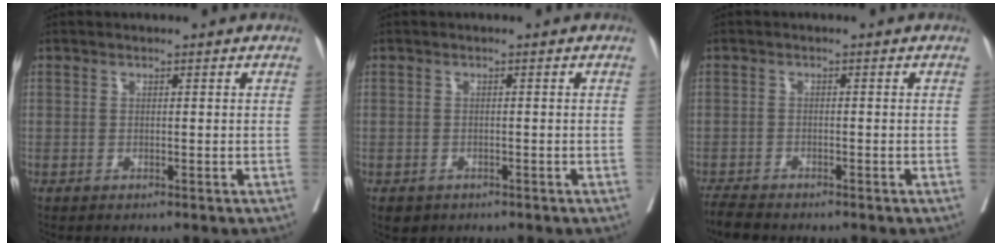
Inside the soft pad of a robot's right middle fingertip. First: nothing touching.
{"total": 1.9, "force": [-1.3, 1.3, 0.4], "torque": [-0.012, -0.002, -0.016]}
{"total": 3.6, "force": [-3.4, 0.4, 1.2], "torque": [-0.023, -0.015, -0.061]}